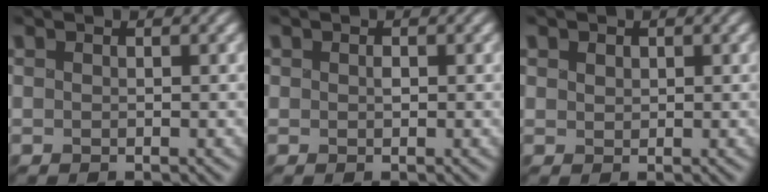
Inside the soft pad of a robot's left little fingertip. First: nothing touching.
{"total": 1.3, "force": [-0.8, -0.6, -0.8], "torque": [-0.005, -0.003, 0.008]}
{"total": 0.8, "force": [-0.4, -0.2, -0.7], "torque": [-0.004, -0.003, 0.016]}